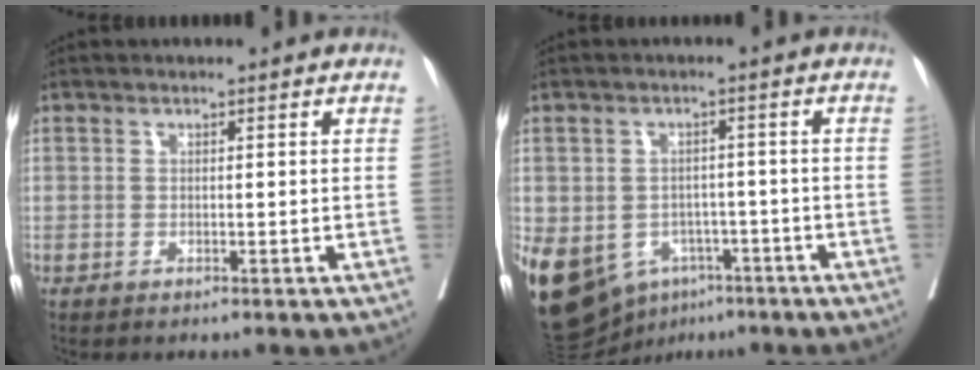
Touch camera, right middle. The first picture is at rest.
{"total": 19.1, "force": [-8.5, 14.3, 9.2], "torque": [-0.255, -0.007, -0.112]}